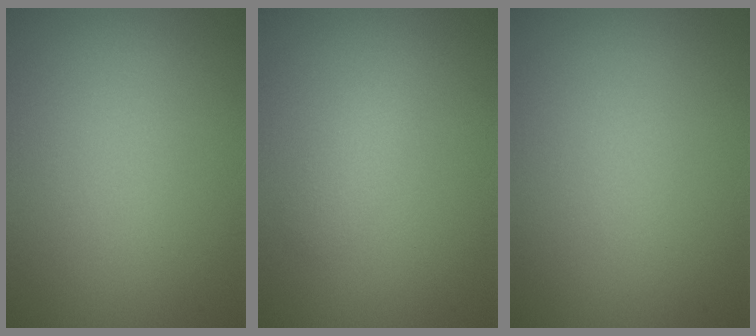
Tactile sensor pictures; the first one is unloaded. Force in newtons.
{"total": 1.4, "press": 1.4, "slide": 0.1}
{"total": 0.0}